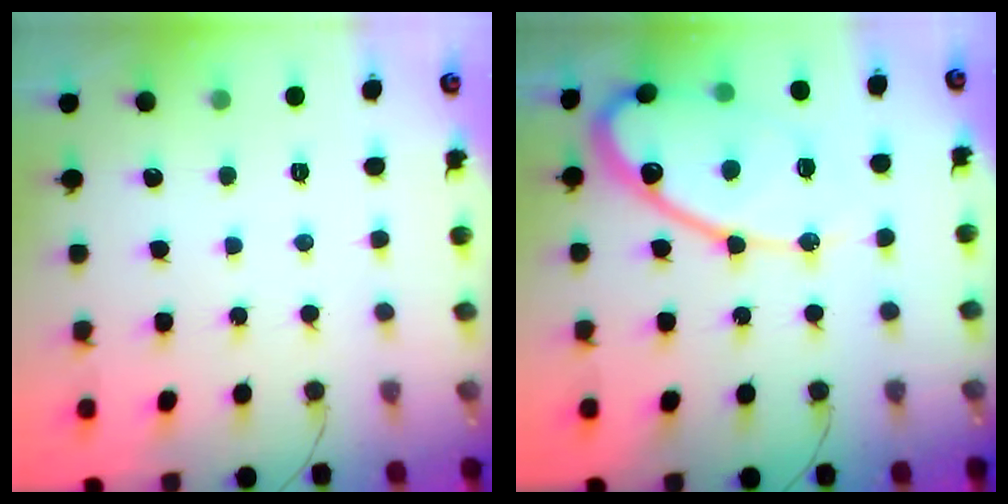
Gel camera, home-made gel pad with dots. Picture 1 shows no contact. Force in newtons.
{"total": 16.3, "press": 16.2, "slide": 1.4}